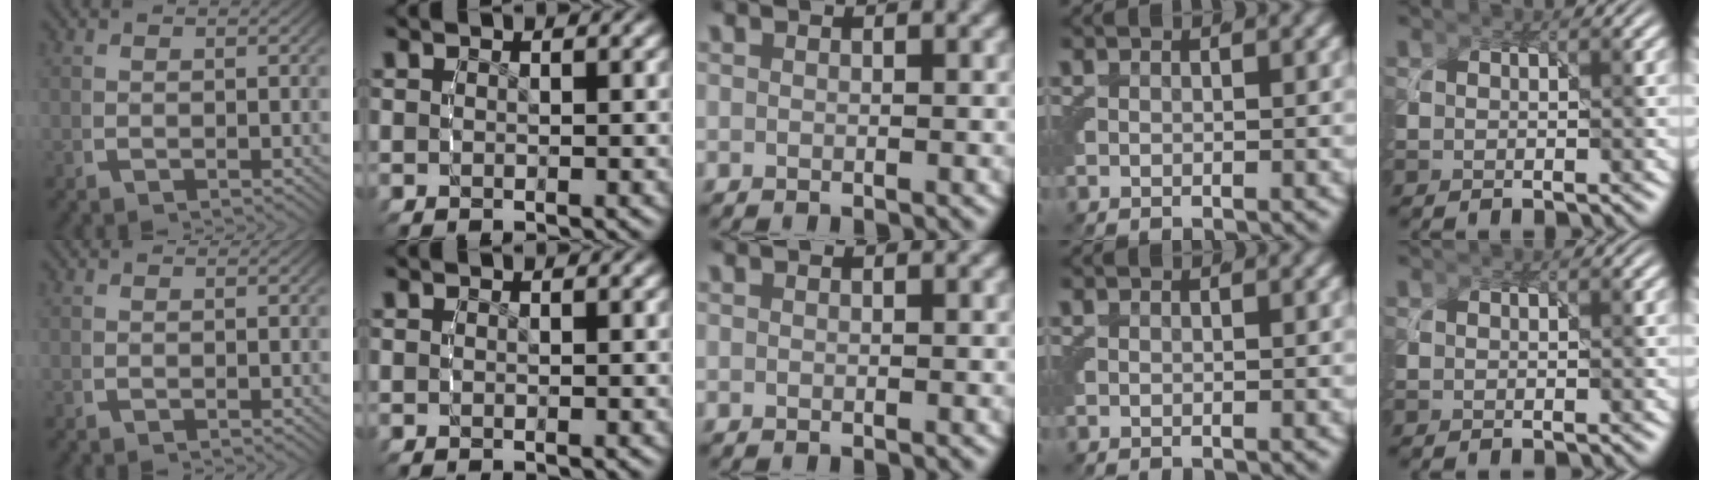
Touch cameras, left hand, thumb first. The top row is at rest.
{}